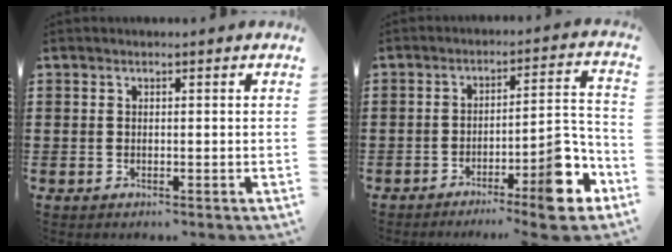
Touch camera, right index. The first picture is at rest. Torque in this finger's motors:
{"motor_torque": [2.14, 0.00, 0.62, 0.10]}